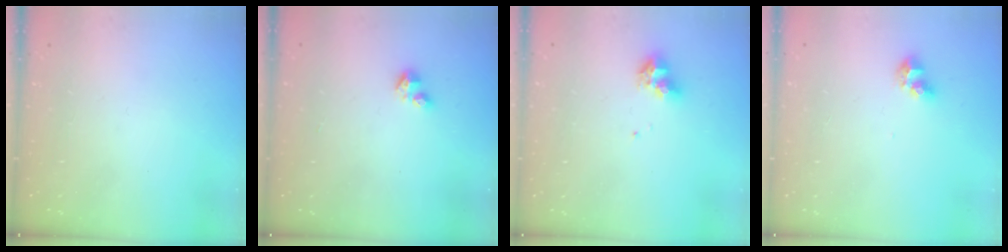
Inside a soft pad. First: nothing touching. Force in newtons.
{"total": 2.9, "press": 2.8, "slide": 0.6}
{"total": 7.0, "press": 6.9, "slide": 1.0}
{"total": 6.8, "press": 6.8, "slide": 0.6}